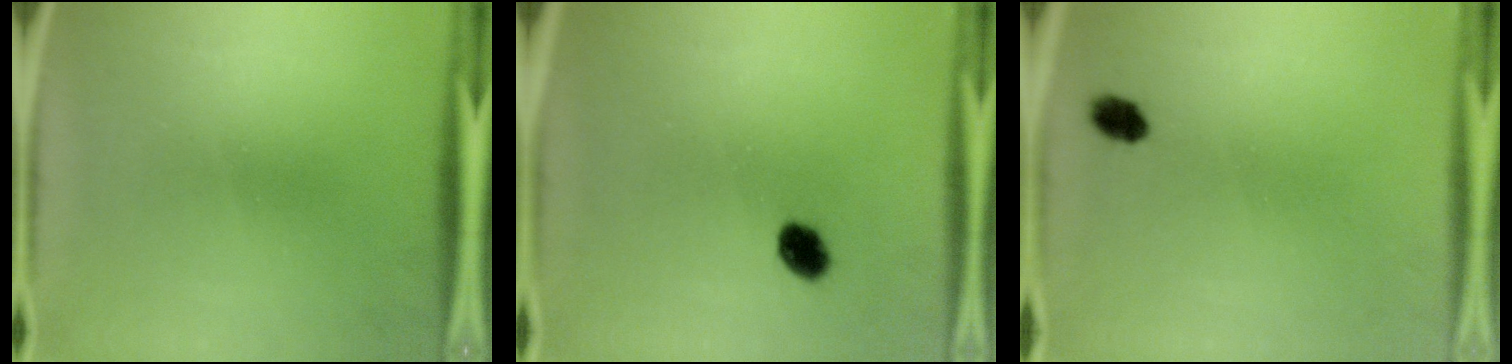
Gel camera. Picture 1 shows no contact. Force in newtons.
{"total": 4.3}
{"total": 2.9}